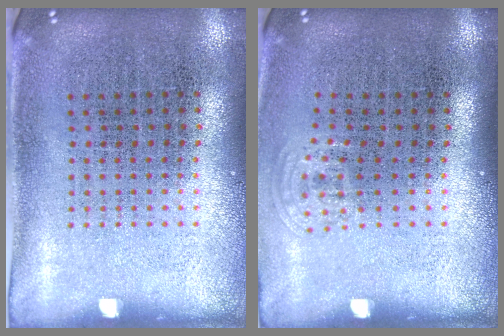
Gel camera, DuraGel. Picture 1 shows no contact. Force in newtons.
{"total": 0.8, "press": 0.5, "slide": 0.6}